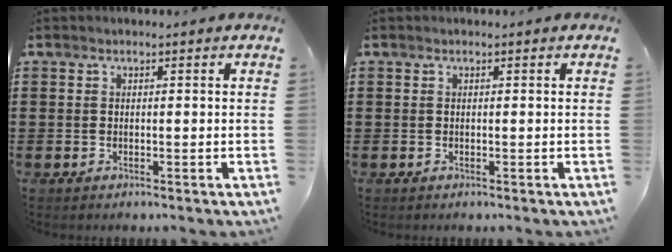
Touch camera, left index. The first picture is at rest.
{"total": 0.0}